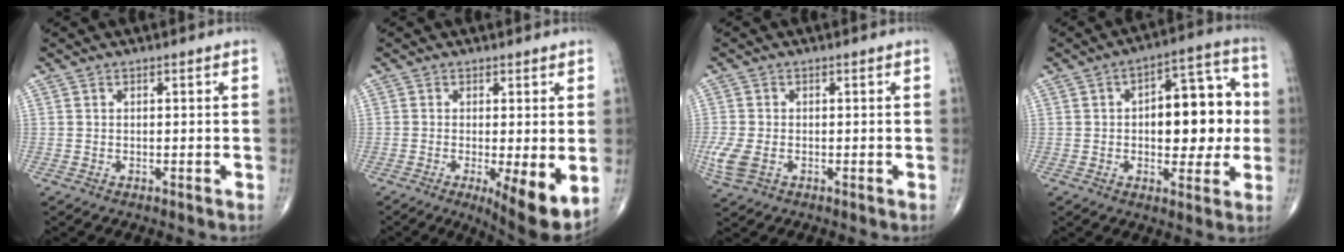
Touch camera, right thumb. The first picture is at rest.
{"total": 9.4, "force": [-2.0, 2.6, 8.8], "torque": [-0.129, -0.026, -0.028]}
{"total": 4.8, "force": [-1.2, 3.1, 3.5], "torque": [-0.094, -0.003, -0.022]}
{"total": 15.5, "force": [0.5, 8.2, 13.2], "torque": [-0.137, 0.028, 0.006]}